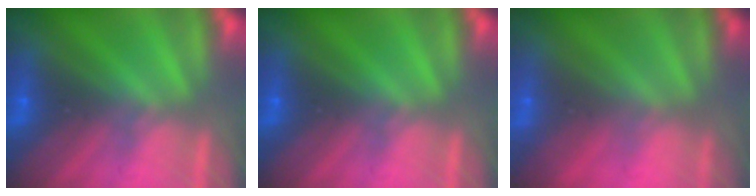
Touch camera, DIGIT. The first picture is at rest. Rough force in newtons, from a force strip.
{"total": 0.0}
{"total": 2.4}